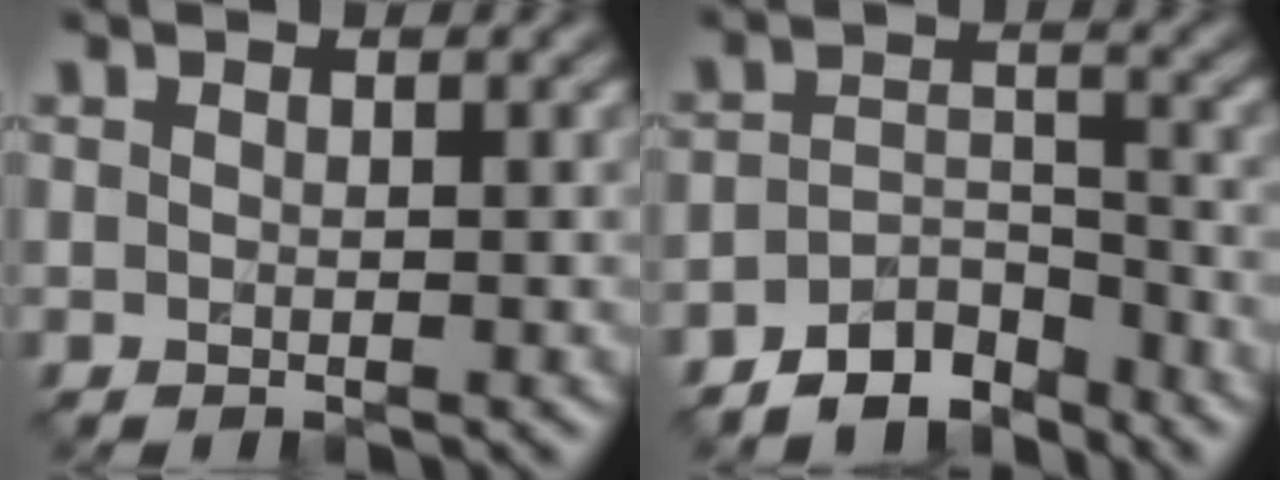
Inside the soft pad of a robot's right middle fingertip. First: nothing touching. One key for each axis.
{"total": 4.3, "fx": -3.6, "fy": 1.9, "fz": 1.5, "tx": -0.018, "ty": 0.007, "tz": -0.067}